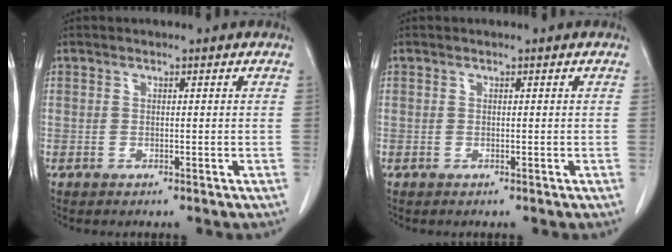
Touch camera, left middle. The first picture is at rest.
{"total": 0.0}